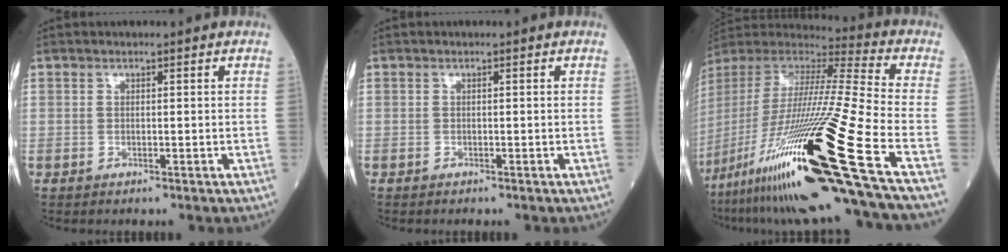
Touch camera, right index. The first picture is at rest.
{"total": 0.0}
{"total": 33.7, "force": [-17.1, -0.2, 29.0], "torque": [-0.551, -0.066, -0.323]}